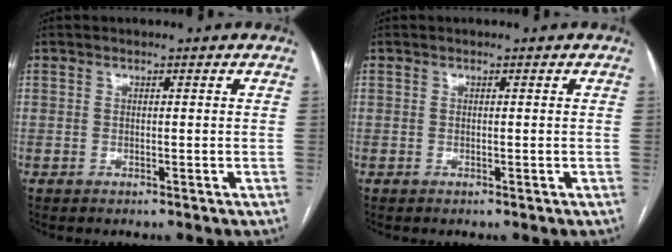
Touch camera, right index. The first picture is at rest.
{"total": 0.0}